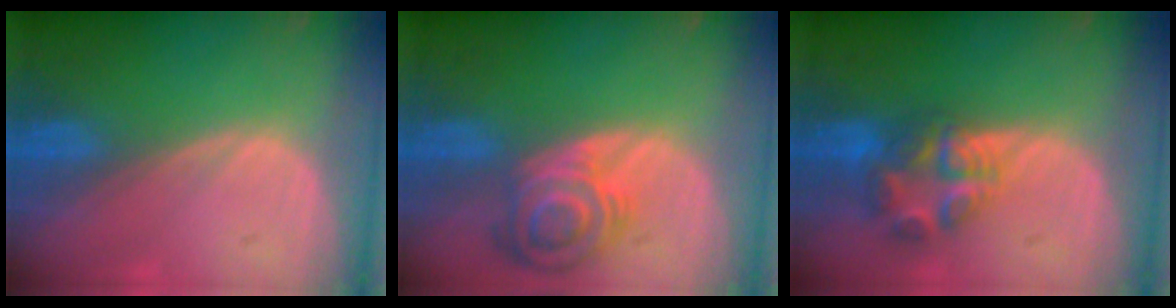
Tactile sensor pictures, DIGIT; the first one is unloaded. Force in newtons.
{"total": 8.2, "press": 7.3, "slide": 3.8}
{"total": 6.9, "press": 6.5, "slide": 2.2}